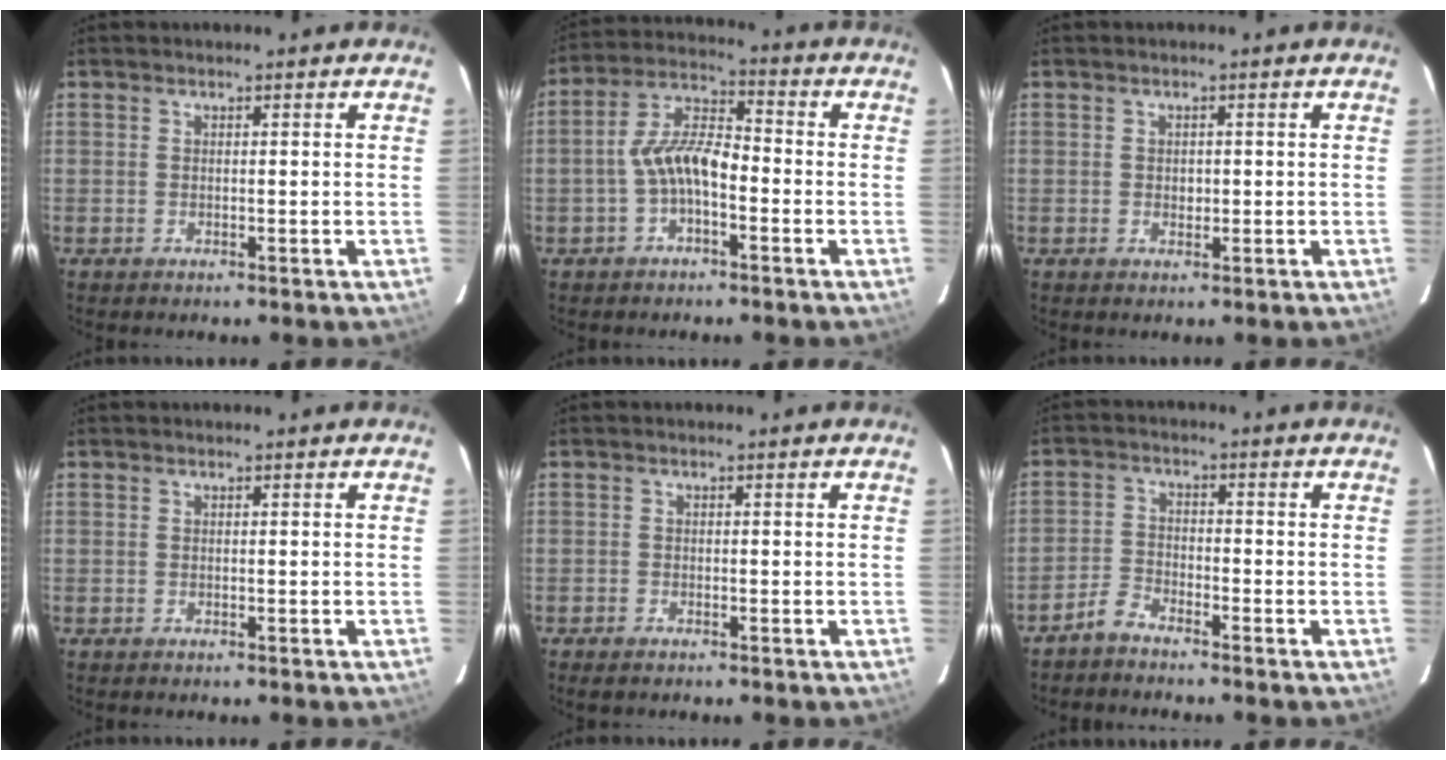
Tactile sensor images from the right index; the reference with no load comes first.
{"total": 7.7, "force": [-2.8, 3.1, 6.5], "torque": [-0.135, 0.020, -0.054]}
{"total": 1.2, "force": [-0.2, 1.0, 0.6], "torque": [-0.008, 0.003, -0.003]}
{"total": 0.0}
{"total": 1.4, "force": [-1.1, 0.5, 0.5], "torque": [-0.014, -0.004, -0.023]}
{"total": 3.4, "force": [-3.0, 1.0, 1.0], "torque": [-0.031, 0.009, -0.065]}